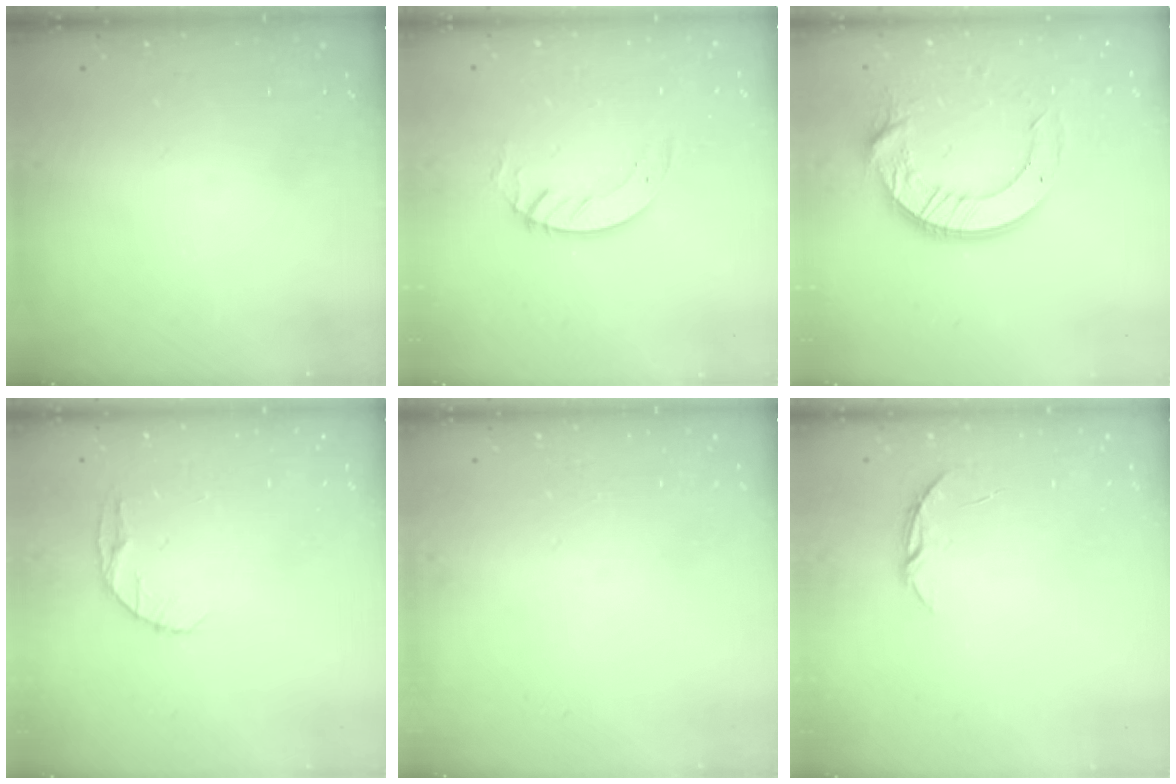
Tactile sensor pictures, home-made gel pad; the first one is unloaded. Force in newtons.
{"total": 2.8, "press": 2.8, "slide": 0.2}
{"total": 14.7, "press": 14.7, "slide": 1.6}
{"total": 5.8, "press": 5.7, "slide": 0.8}
{"total": 0.0}
{"total": 3.7, "press": 3.7, "slide": 0.3}